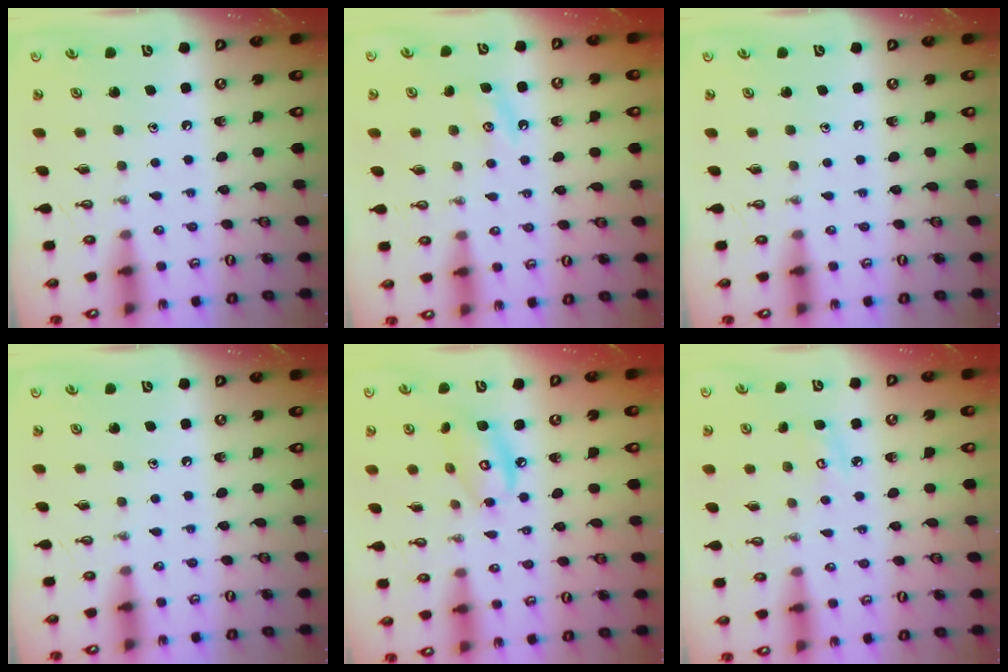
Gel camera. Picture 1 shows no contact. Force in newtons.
{"total": 5.7, "press": 5.7, "slide": 0.4}
{"total": 0.0}
{"total": 0.0}
{"total": 9.7, "press": 9.7, "slide": 0.7}
{"total": 4.9, "press": 4.9, "slide": 0.6}